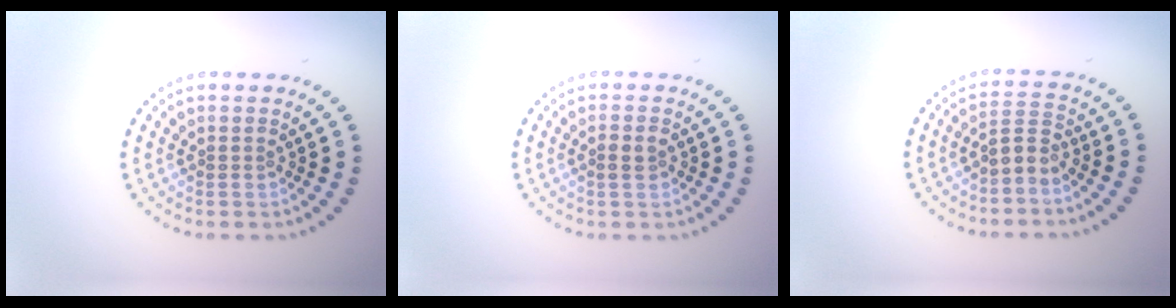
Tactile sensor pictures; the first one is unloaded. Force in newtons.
{"total": 1.2, "press": 1.2, "slide": 0.1}
{"total": 2.0, "press": 1.4, "slide": 1.3}